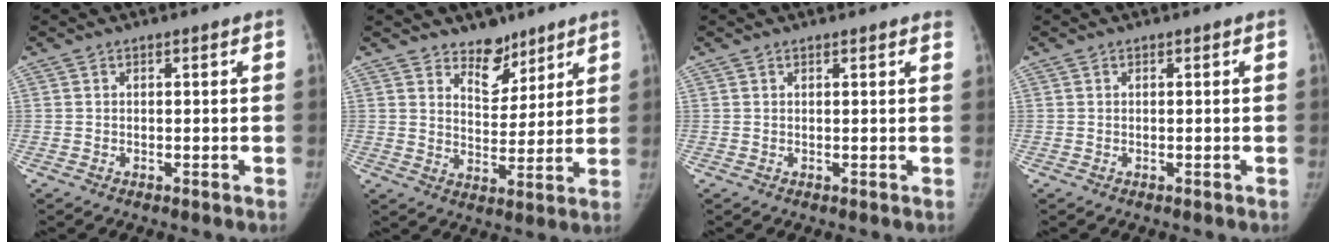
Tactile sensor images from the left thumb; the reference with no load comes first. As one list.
[{"total": 7.5, "force": [5.7, 4.2, 2.4], "torque": [-0.004, -0.042, 0.096]}, {"total": 1.7, "force": [1.5, 0.6, 0.5], "torque": [0.001, -0.001, 0.009]}, {"total": 0.0}]